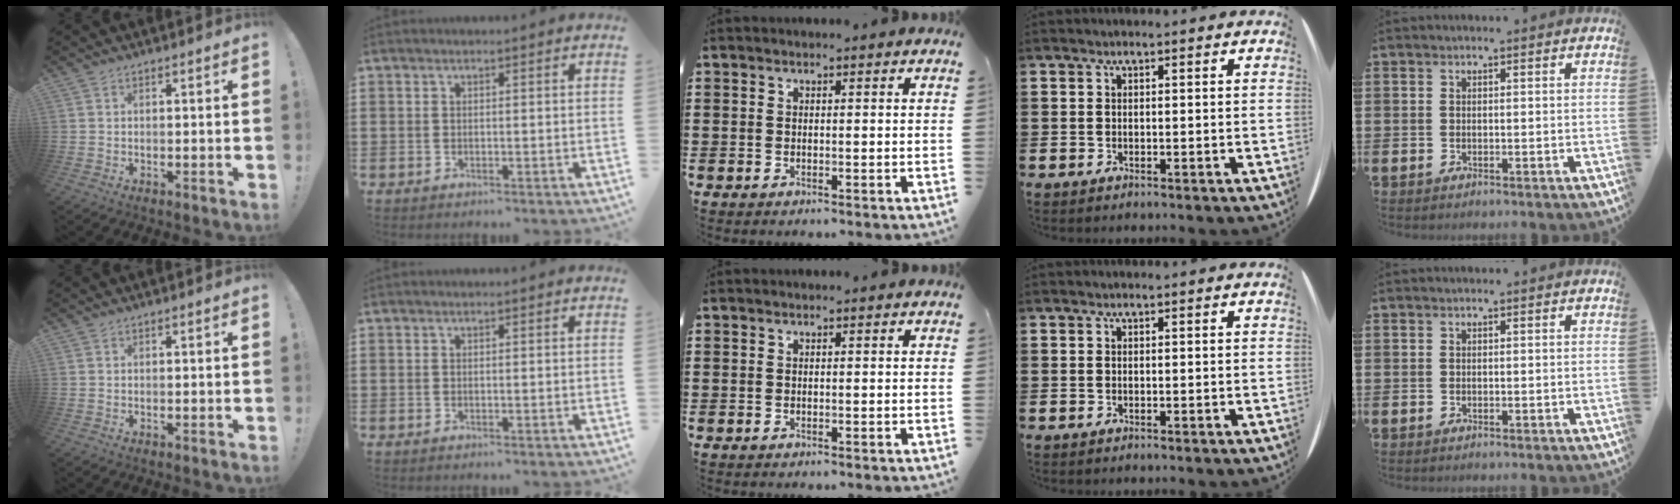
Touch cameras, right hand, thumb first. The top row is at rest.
{}